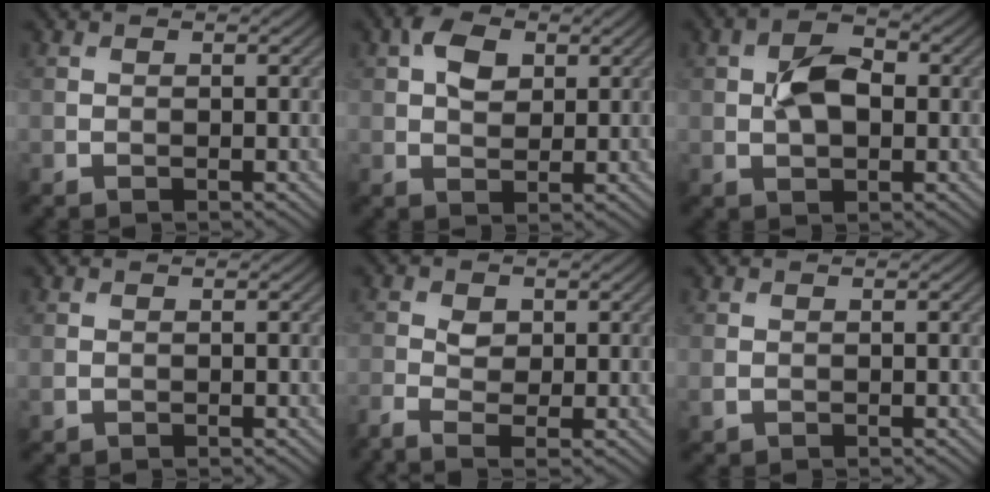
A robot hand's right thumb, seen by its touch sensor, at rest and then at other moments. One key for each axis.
{"total": 4.2, "fx": 1.5, "fy": 2.7, "fz": 2.9, "tx": -0.055, "ty": 0.007, "tz": 0.021}
{"total": 5.4, "fx": 0.4, "fy": 3.2, "fz": 4.4, "tx": -0.085, "ty": 0.003, "tz": 0.003}
{"total": 0.7, "fx": 0.1, "fy": 0.6, "fz": 0.3, "tx": -0.008, "ty": -0.003, "tz": 0.004}
{"total": 2.5, "fx": -0.7, "fy": 1.3, "fz": 2.0, "tx": -0.048, "ty": -0.001, "tz": -0.018}
{"total": 1.0, "fx": 0.0, "fy": 0.9, "fz": 0.5, "tx": -0.015, "ty": -0.004, "tz": 0.002}